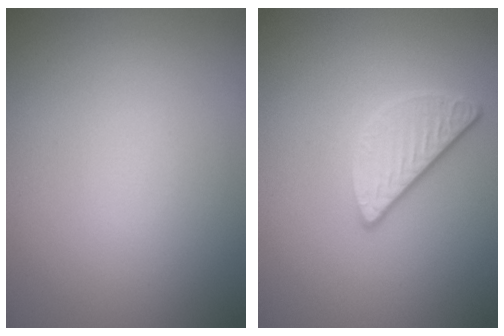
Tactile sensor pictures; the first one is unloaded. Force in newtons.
{"total": 2.9, "press": 2.3, "slide": 1.7}